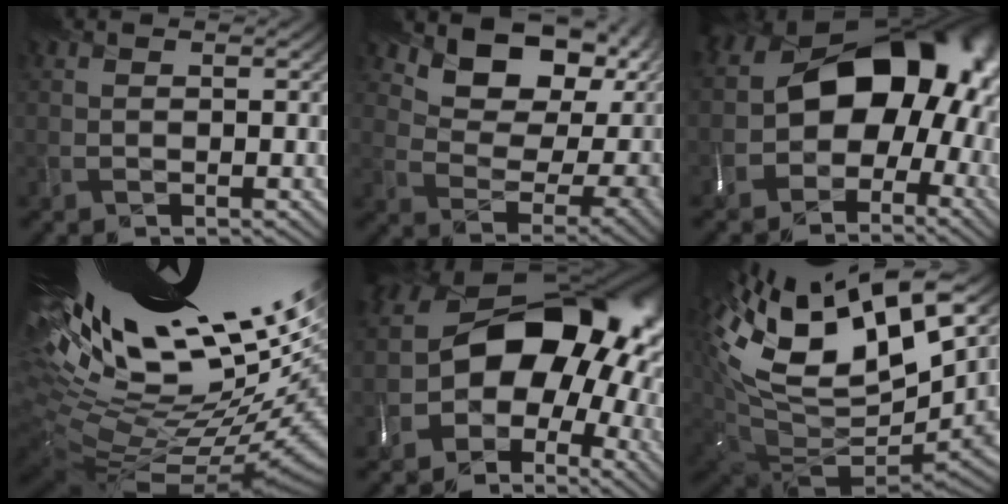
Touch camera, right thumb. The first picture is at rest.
{"total": 10.0, "force": [4.6, 6.5, 5.9], "torque": [-0.095, -0.017, 0.082]}
{"total": 18.3, "force": [-0.7, 13.9, 11.9], "torque": [-0.133, -0.024, -0.018]}
{"total": 19.7, "force": [6.8, 7.9, 16.7], "torque": [-0.293, 0.002, 0.166]}
{"total": 16.6, "force": [-2.1, 12.2, 11.0], "torque": [-0.150, -0.015, -0.027]}
{"total": 16.0, "force": [6.0, 7.6, 12.7], "torque": [-0.254, -0.009, 0.118]}